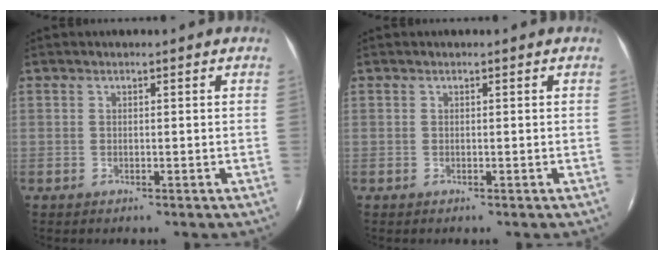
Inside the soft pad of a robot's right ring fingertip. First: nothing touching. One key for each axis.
{"total": 0.0}